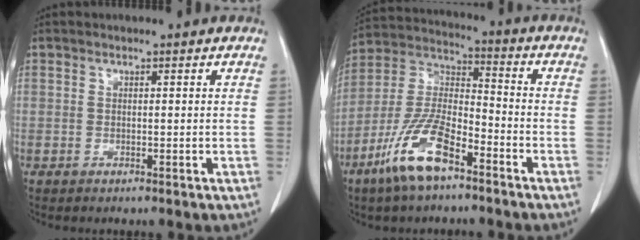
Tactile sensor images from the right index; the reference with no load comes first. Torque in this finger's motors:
{"motor_torque": [0.46, -0.40, -0.23, -0.10]}